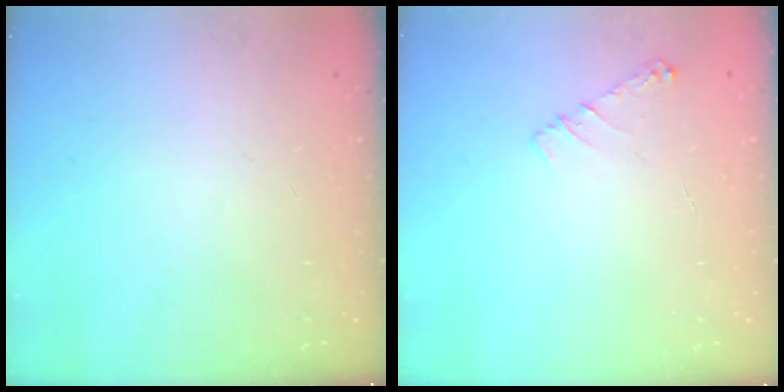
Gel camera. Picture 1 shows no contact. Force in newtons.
{"total": 5.0, "press": 4.9, "slide": 0.8}